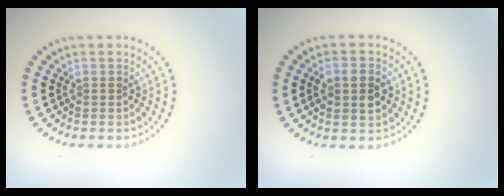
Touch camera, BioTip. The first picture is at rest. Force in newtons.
{"total": 2.8, "press": 2.8, "slide": 0.3}